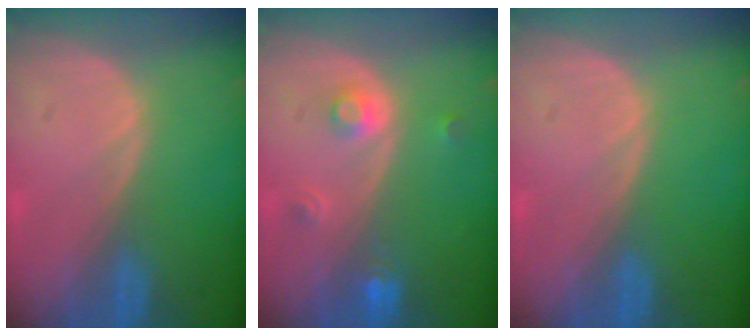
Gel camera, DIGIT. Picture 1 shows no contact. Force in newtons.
{"total": 3.0, "press": 2.8, "slide": 1.2}
{"total": 0.0}